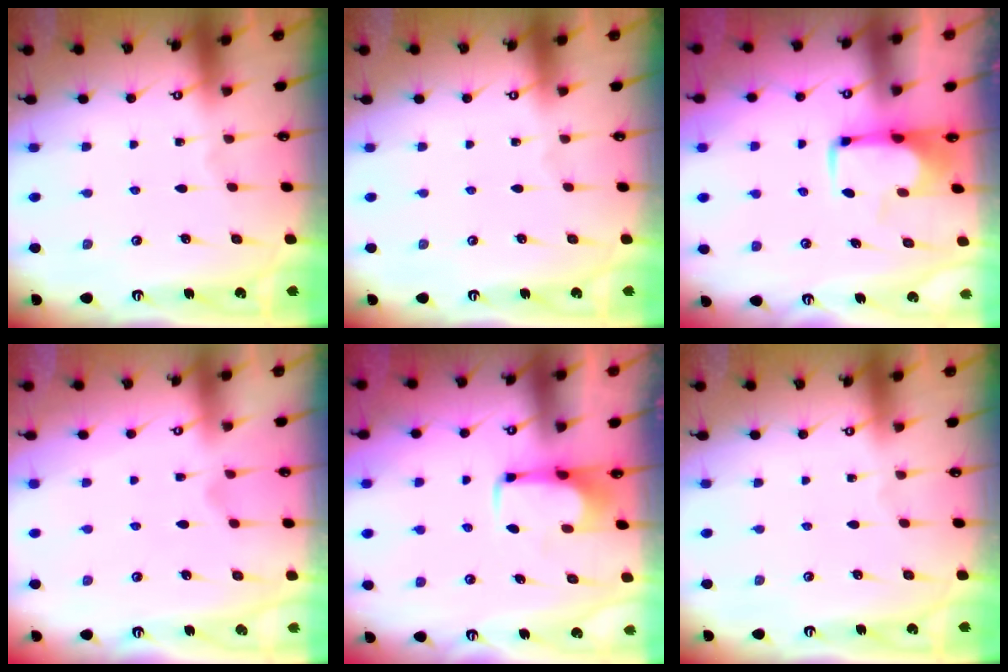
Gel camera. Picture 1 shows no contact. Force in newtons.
{"total": 0.0}
{"total": 1.6, "press": 1.5, "slide": 0.5}
{"total": 1.2, "press": 0.3, "slide": 1.1}
{"total": 2.1, "press": 2.1, "slide": 0.4}
{"total": 0.0}